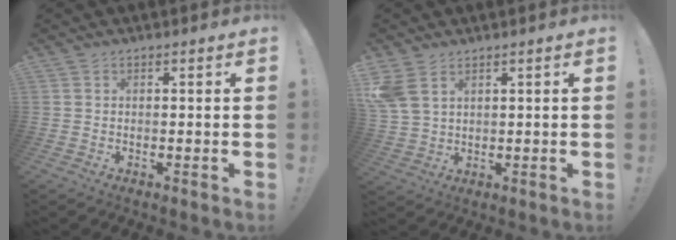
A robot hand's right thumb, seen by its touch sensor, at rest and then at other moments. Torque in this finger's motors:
{"motor_torque": [0.23, 0.32, 0.41, 0.72, 0.28]}